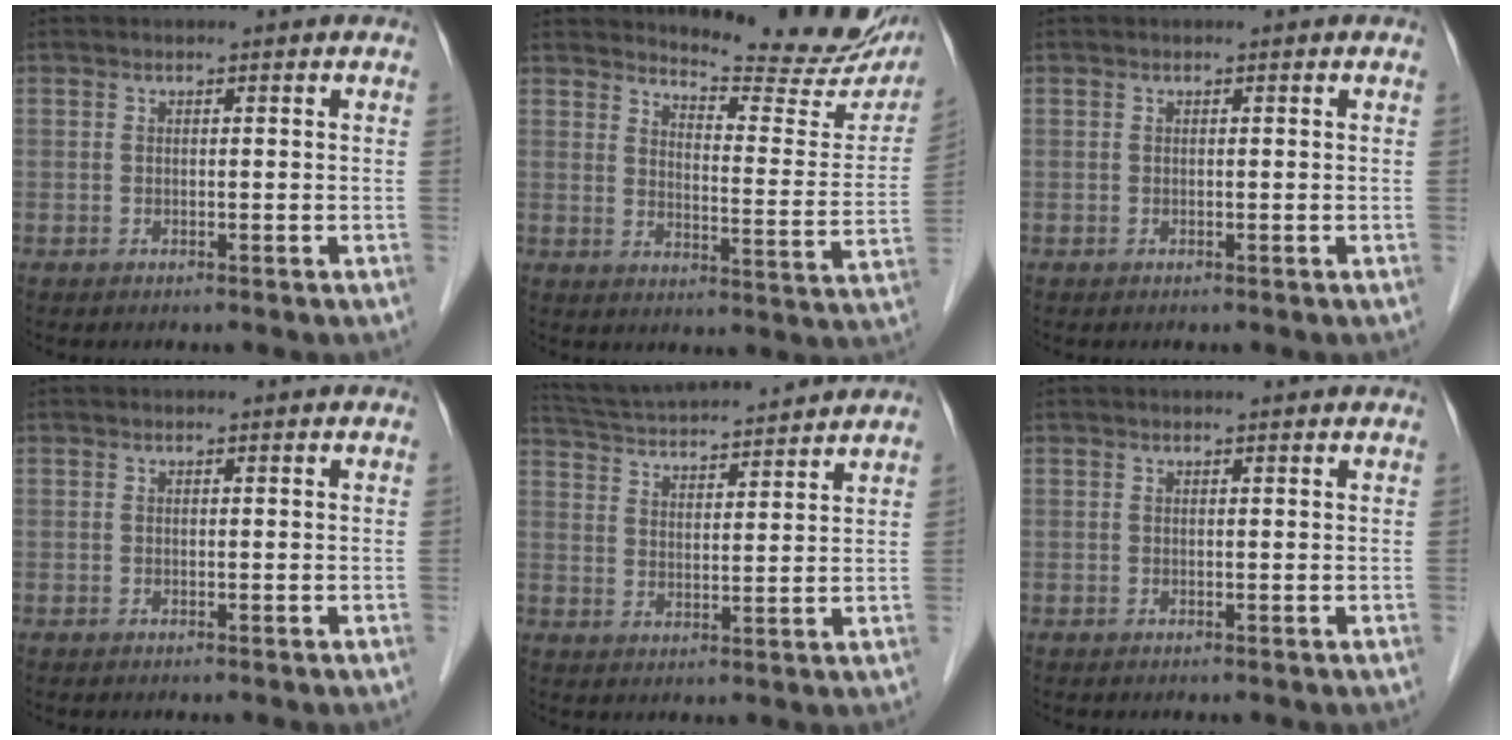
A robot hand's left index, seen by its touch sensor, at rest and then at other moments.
{"total": 16.6, "force": [15.5, 2.4, 5.5], "torque": [-0.065, -0.076, 0.178]}
{"total": 0.0}
{"total": 0.0}
{"total": 15.8, "force": [14.7, 1.0, 5.8], "torque": [-0.112, 0.031, 0.231]}
{"total": 1.8, "force": [1.7, -0.1, 0.4], "torque": [-0.009, 0.004, 0.020]}